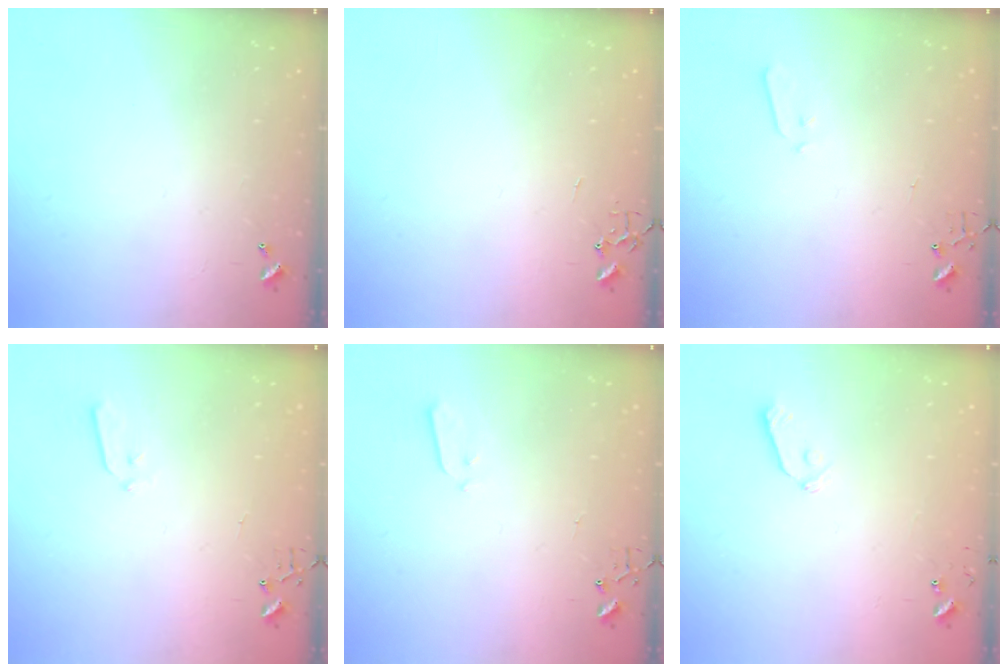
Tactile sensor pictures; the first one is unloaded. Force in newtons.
{"total": 0.0}
{"total": 3.3, "press": 3.2, "slide": 0.6}
{"total": 3.5, "press": 3.4, "slide": 0.6}
{"total": 3.1, "press": 3.0, "slide": 0.9}
{"total": 5.9, "press": 5.9, "slide": 0.5}